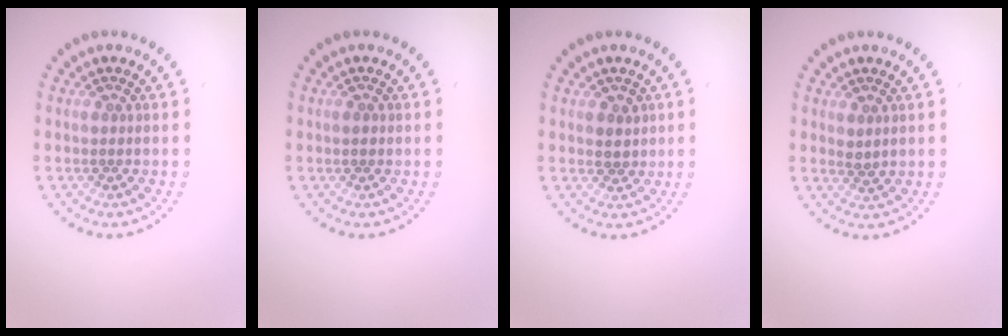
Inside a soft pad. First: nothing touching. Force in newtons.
{"total": 0.7, "press": 0.7, "slide": 0.1}
{"total": 1.7, "press": 1.4, "slide": 0.9}
{"total": 1.0, "press": 0.9, "slide": 0.4}